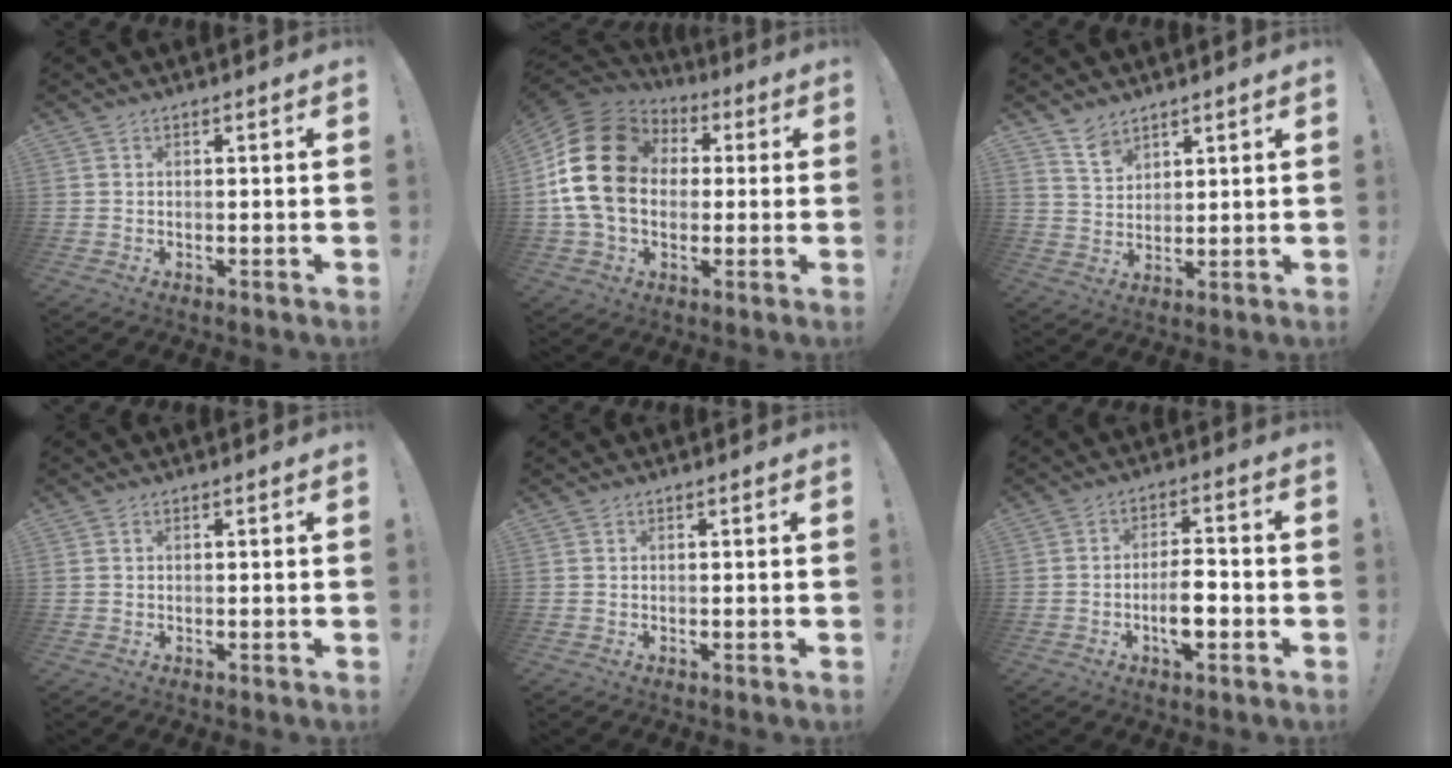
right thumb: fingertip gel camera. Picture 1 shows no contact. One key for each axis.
{"total": 21.5, "fx": 2.2, "fy": 15.9, "fz": 14.2, "tx": -0.261, "ty": 0.009, "tz": 0.046}
{"total": 6.2, "fx": 5.1, "fy": 3.1, "fz": 1.6, "tx": -0.027, "ty": -0.036, "tz": 0.098}
{"total": 0.7, "fx": 0.3, "fy": 0.6, "fz": 0.2, "tx": -0.006, "ty": 0.003, "tz": 0.007}
{"total": 0.0}
{"total": 7.4, "fx": -2.7, "fy": 2.7, "fz": 6.4, "tx": -0.104, "ty": 0.006, "tz": -0.048}